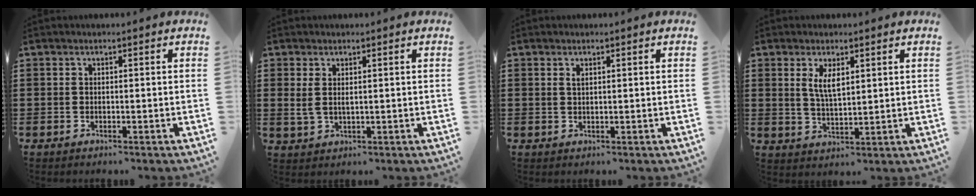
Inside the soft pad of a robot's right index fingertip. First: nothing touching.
{"total": 2.1, "force": [1.0, 0.8, 1.6], "torque": [-0.036, 0.004, 0.018]}
{"total": 0.9, "force": [0.5, 0.3, 0.6], "torque": [-0.014, 0.003, 0.008]}
{"total": 3.9, "force": [1.5, 1.4, 3.3], "torque": [-0.069, 0.002, 0.026]}